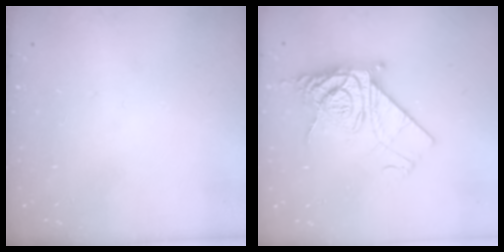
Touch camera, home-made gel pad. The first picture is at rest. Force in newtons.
{"total": 12.9, "press": 12.8, "slide": 1.5}